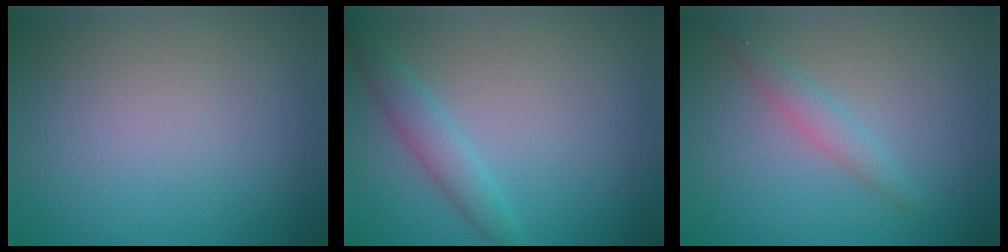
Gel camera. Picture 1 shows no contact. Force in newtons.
{"total": 2.3, "press": 2.3, "slide": 0.1}
{"total": 1.7, "press": 1.7, "slide": 0.0}